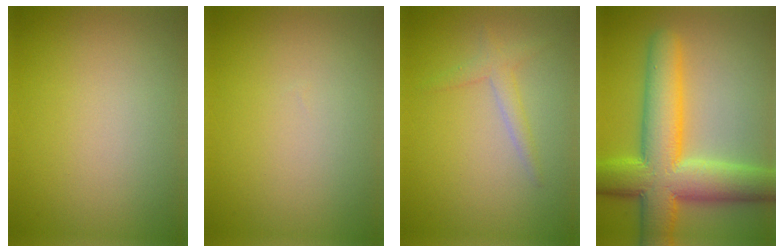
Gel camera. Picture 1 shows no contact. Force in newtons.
{"total": 0.0}
{"total": 1.6, "press": 1.6, "slide": 0.0}
{"total": 10.4, "press": 10.4, "slide": 0.4}